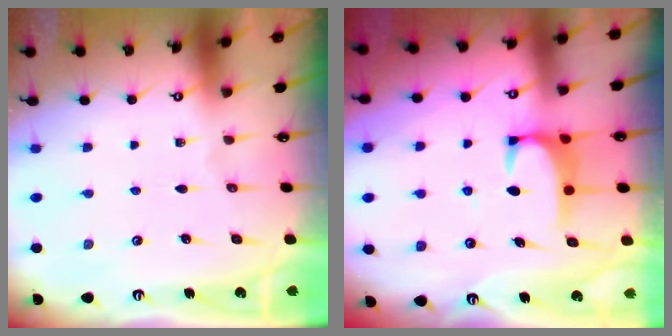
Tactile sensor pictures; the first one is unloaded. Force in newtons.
{"total": 2.5, "press": 2.4, "slide": 0.7}